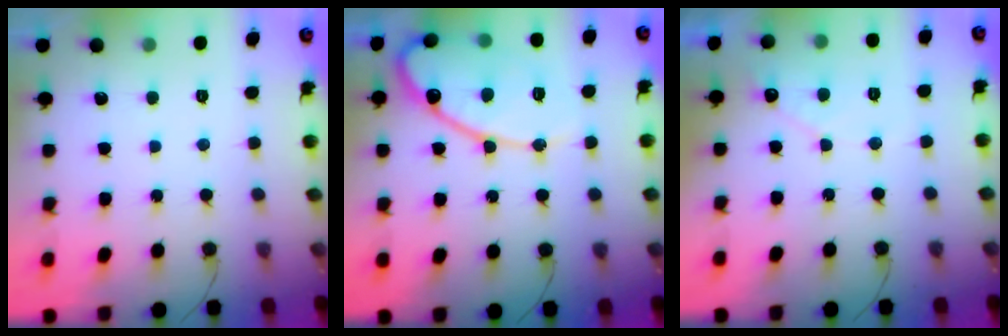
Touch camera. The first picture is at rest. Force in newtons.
{"total": 14.9, "press": 14.9, "slide": 1.4}
{"total": 5.3, "press": 5.3, "slide": 0.4}